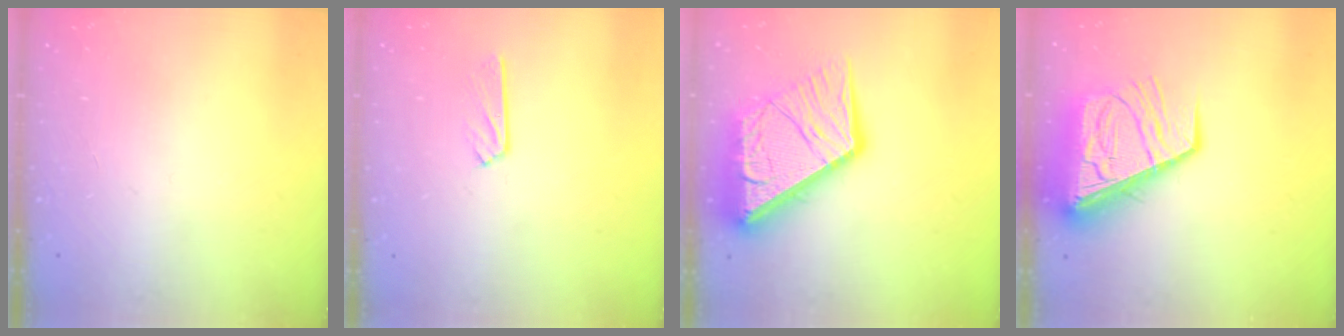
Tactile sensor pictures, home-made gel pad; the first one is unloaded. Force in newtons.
{"total": 2.5, "press": 2.5, "slide": 0.3}
{"total": 21.6, "press": 21.5, "slide": 2.4}
{"total": 16.2, "press": 16.1, "slide": 1.9}